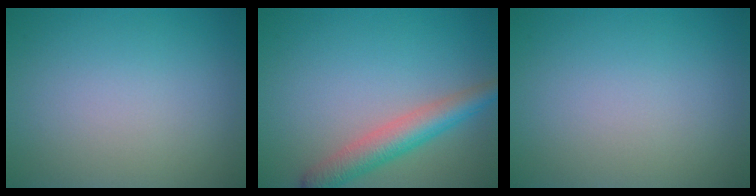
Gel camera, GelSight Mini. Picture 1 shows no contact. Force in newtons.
{"total": 4.2, "press": 4.2, "slide": 0.1}
{"total": 0.0}